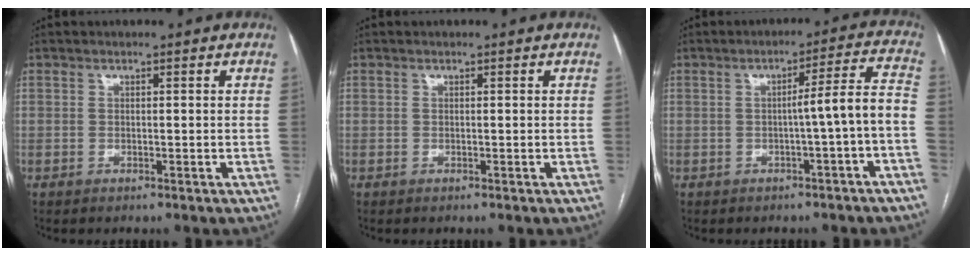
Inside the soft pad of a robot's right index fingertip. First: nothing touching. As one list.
[{"total": 0.0}, {"total": 6.2, "force": [-1.9, -0.9, 5.9], "torque": [-0.074, 0.018, -0.026]}]